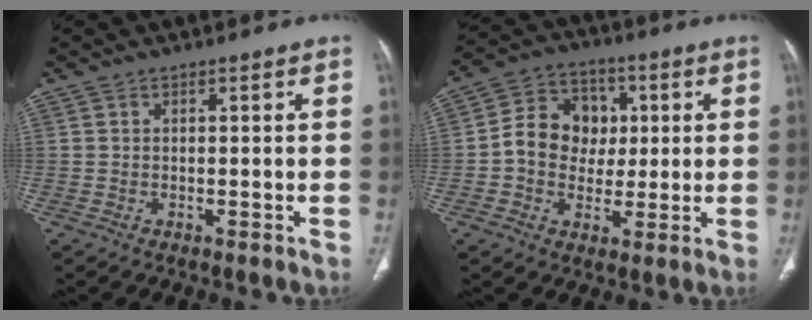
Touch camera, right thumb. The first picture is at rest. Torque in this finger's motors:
{"motor_torque": [1.13, 1.24, 0.67, -0.78, 0.28]}